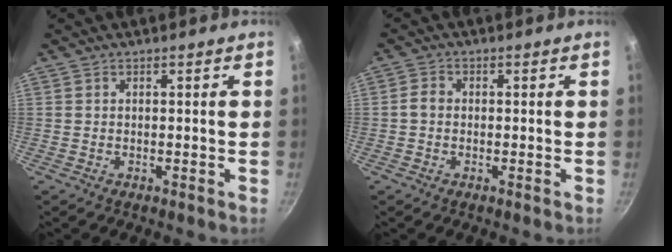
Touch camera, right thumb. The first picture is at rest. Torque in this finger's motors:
{"motor_torque": [0.19, 0.16, 0.56, -0.02, -0.04]}